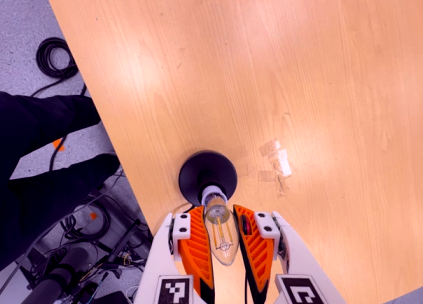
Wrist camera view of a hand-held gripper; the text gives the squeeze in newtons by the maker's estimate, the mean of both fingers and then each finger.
{"total": 22.2, "left": 23.8, "right": 20.6}